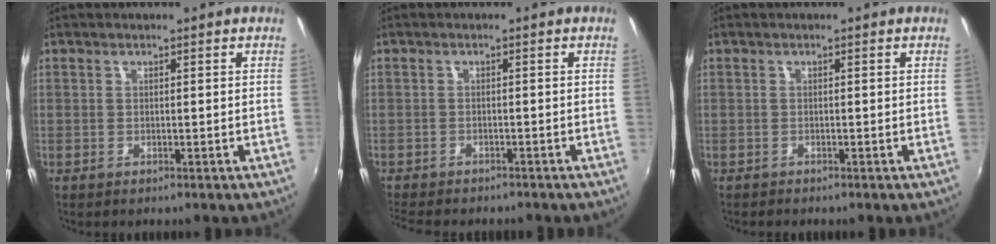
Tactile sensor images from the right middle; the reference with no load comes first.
{"total": 7.0, "force": [-6.3, 1.6, 2.5], "torque": [-0.067, -0.024, -0.100]}
{"total": 0.8, "force": [-0.8, 0.2, 0.1], "torque": [-0.005, -0.004, -0.014]}